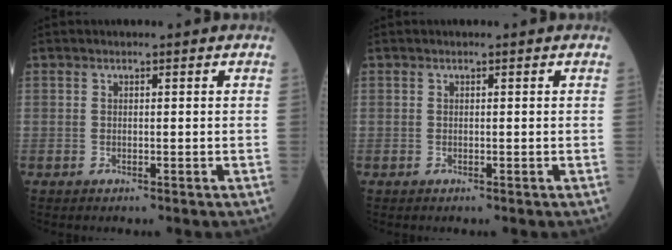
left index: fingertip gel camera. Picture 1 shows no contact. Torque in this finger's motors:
{"motor_torque": [-0.05, 0.05, -0.08, 0.01]}